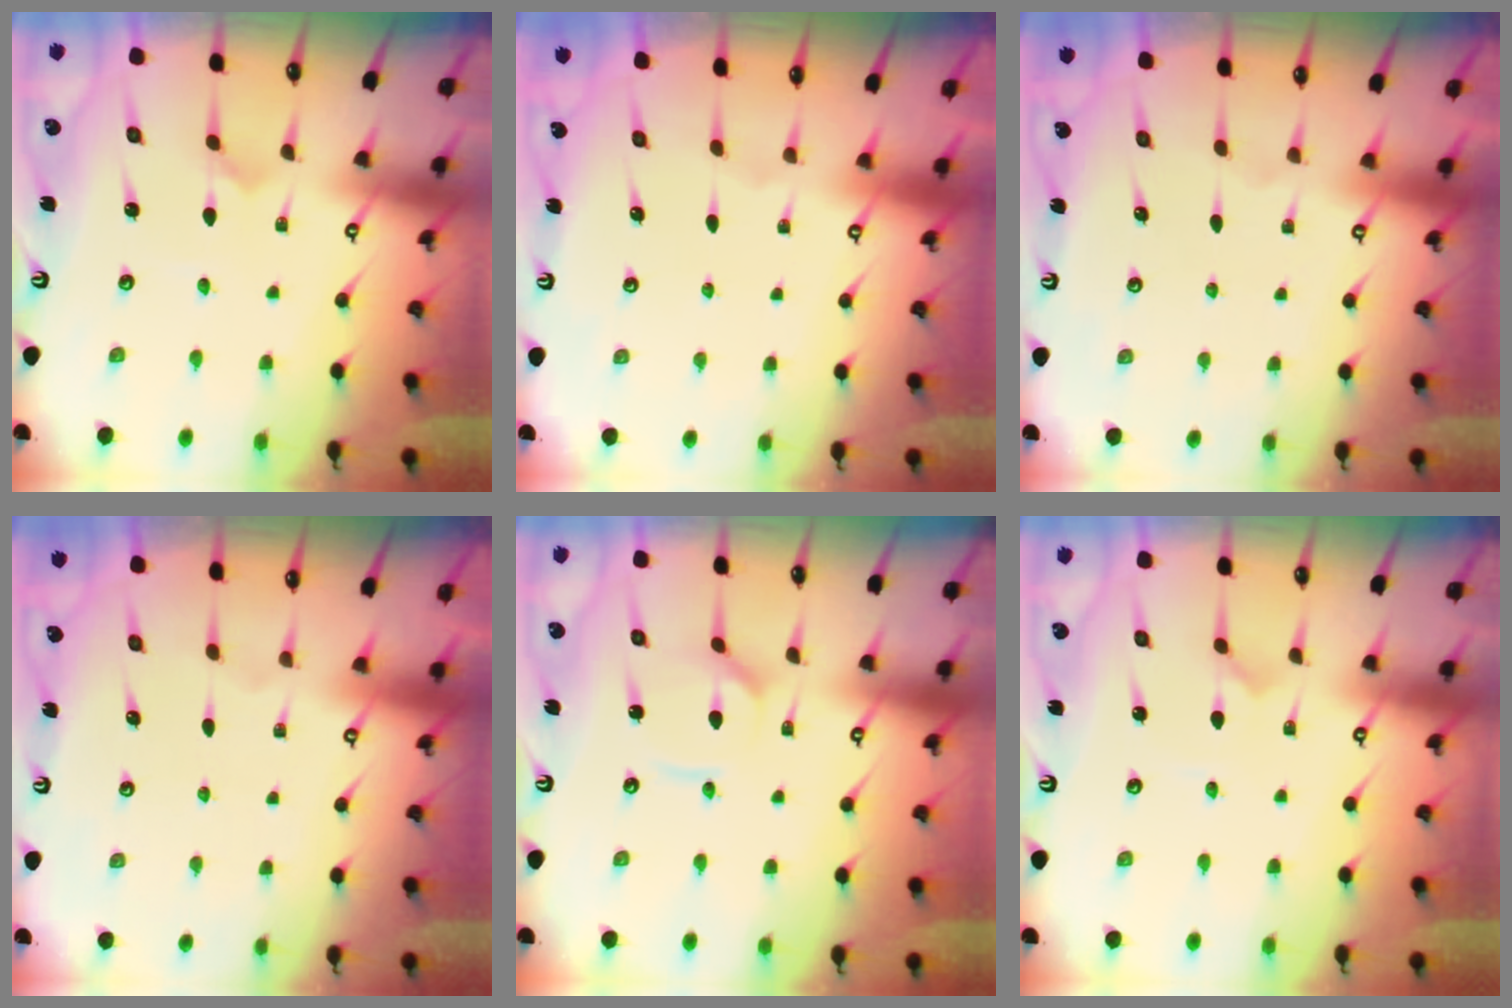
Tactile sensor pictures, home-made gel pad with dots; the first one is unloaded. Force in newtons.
{"total": 0.0}
{"total": 0.0}
{"total": 0.0}
{"total": 2.9, "press": 2.9, "slide": 0.4}
{"total": 0.0}